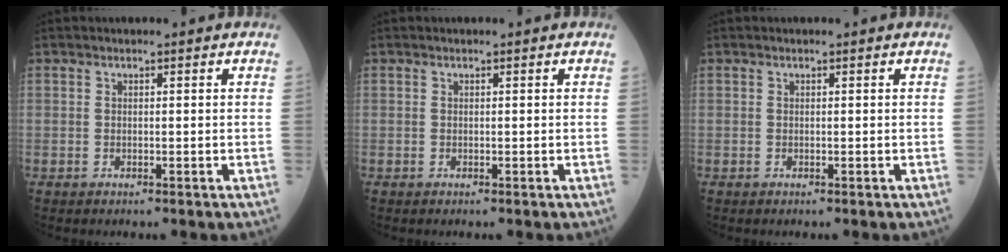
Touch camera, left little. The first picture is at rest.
{"total": 0.0}
{"total": 0.0}